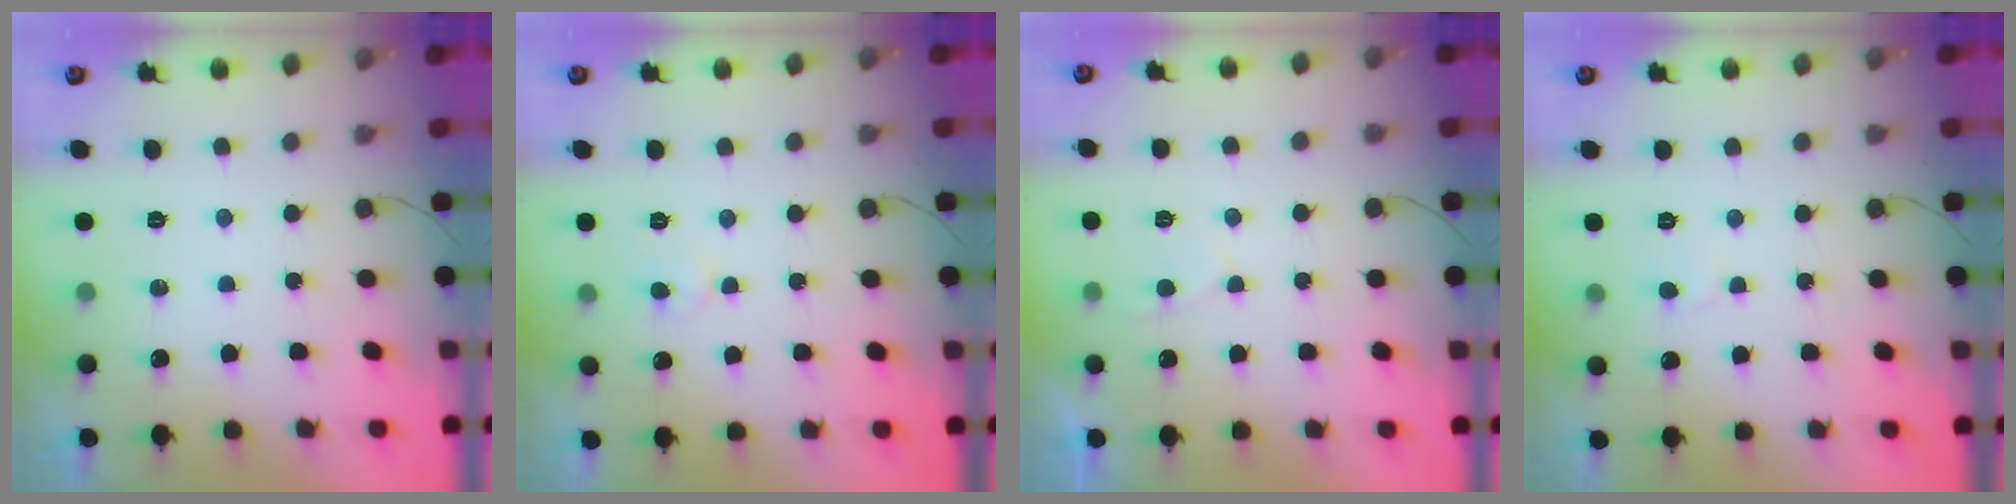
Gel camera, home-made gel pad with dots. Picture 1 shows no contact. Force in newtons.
{"total": 3.2, "press": 3.2, "slide": 0.4}
{"total": 2.8, "press": 2.7, "slide": 0.3}
{"total": 2.8, "press": 2.8, "slide": 0.3}